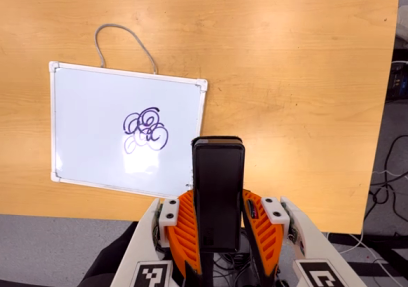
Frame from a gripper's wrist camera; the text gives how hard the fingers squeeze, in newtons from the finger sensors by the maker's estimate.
{"total": 5.1, "left": 3.3, "right": 7.0}